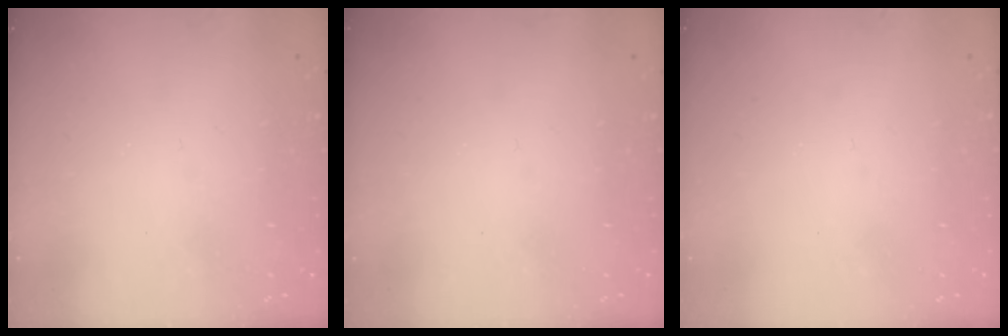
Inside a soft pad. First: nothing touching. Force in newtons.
{"total": 0.0}
{"total": 0.7, "press": 0.7, "slide": 0.1}